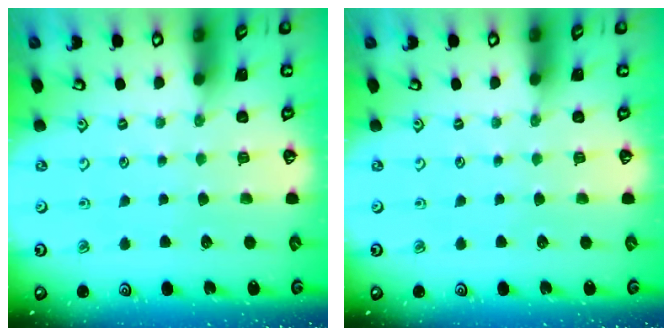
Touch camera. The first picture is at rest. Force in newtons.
{"total": 0.0}